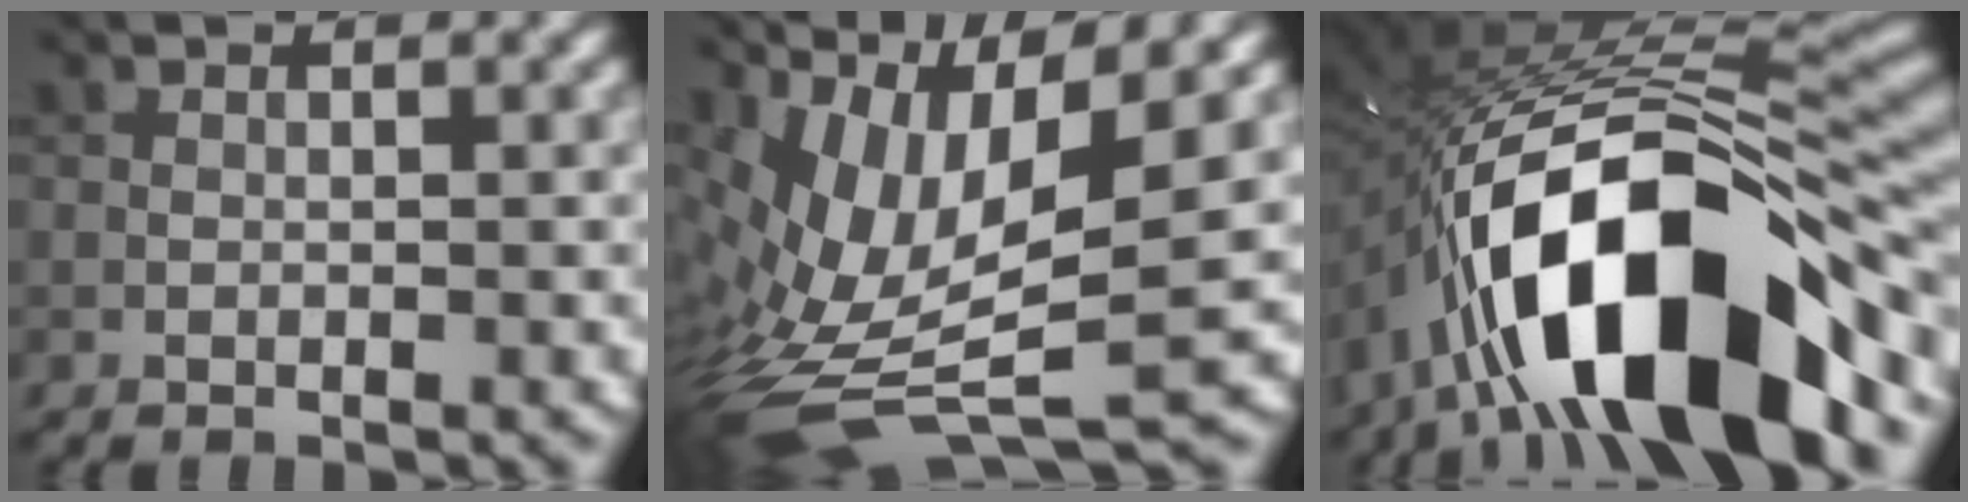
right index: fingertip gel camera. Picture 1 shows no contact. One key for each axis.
{"total": 11.9, "fx": 0.6, "fy": 4.7, "fz": 10.9, "tx": -0.236, "ty": -0.006, "tz": 0.027}
{"total": 17.0, "fx": -7.5, "fy": 7.5, "fz": 13.2, "tx": -0.223, "ty": 0.011, "tz": -0.125}